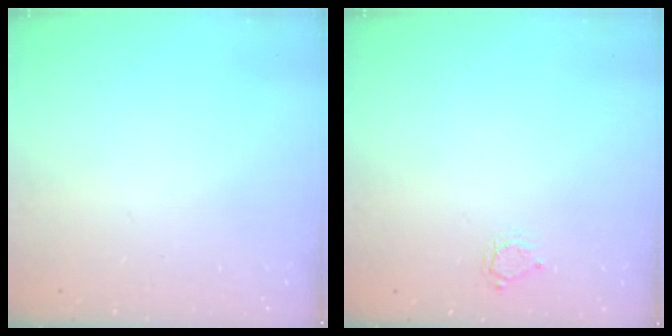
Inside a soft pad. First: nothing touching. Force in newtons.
{"total": 2.8, "press": 2.8, "slide": 0.3}